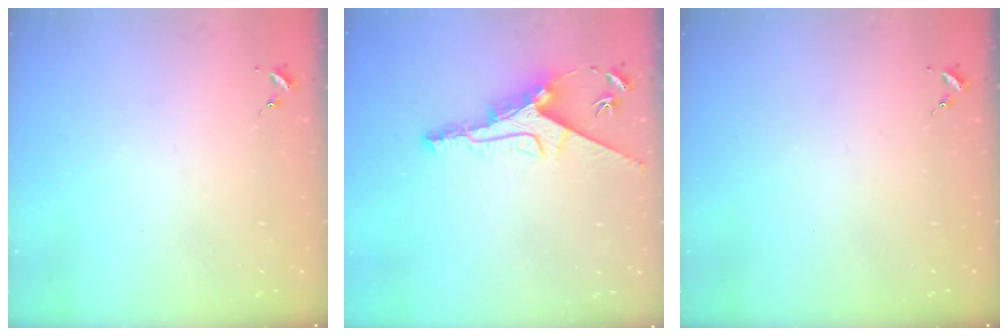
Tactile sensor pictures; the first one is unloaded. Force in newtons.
{"total": 10.4, "press": 10.4, "slide": 0.2}
{"total": 0.0}